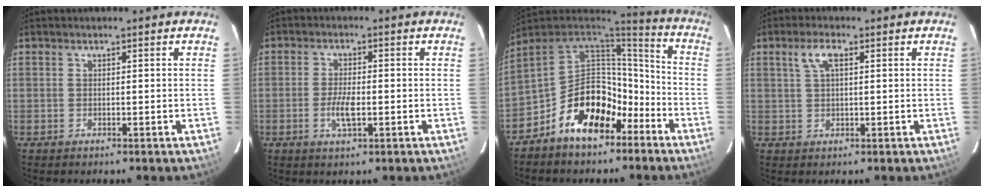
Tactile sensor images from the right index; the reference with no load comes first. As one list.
[{"total": 4.2, "force": [-1.2, 1.4, 3.8], "torque": [-0.077, -0.002, -0.021]}, {"total": 15.9, "force": [-8.6, 9.2, 9.8], "torque": [-0.185, 0.038, -0.136]}, {"total": 3.5, "force": [1.4, 1.4, 2.8], "torque": [-0.057, 0.009, 0.026]}]